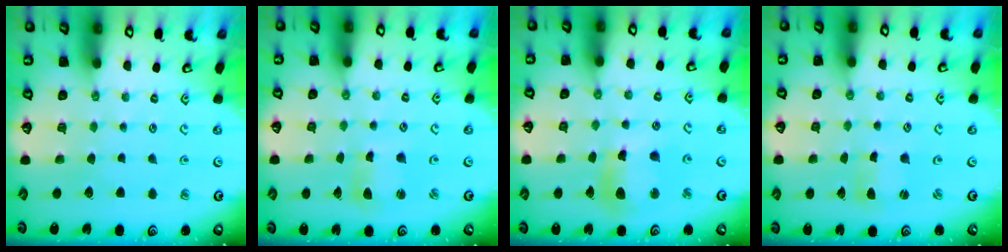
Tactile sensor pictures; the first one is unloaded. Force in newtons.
{"total": 3.7, "press": 3.7, "slide": 0.5}
{"total": 11.1, "press": 11.1, "slide": 1.3}
{"total": 1.7, "press": 1.7, "slide": 0.3}